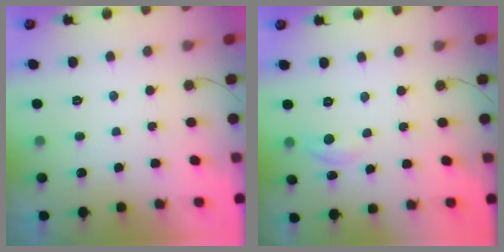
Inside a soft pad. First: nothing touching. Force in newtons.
{"total": 5.1, "press": 5.0, "slide": 0.6}